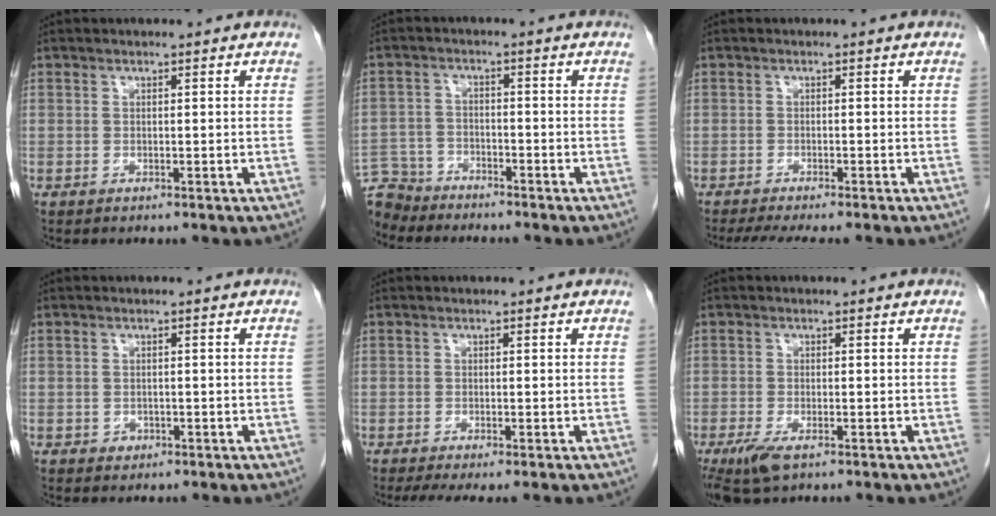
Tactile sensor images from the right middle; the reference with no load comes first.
{"total": 7.0, "force": [-6.6, 2.4, -0.2], "torque": [0.001, -0.002, -0.125]}
{"total": 6.4, "force": [-5.4, 0.6, 3.5], "torque": [-0.046, -0.011, -0.083]}
{"total": 0.8, "force": [-0.3, 0.7, 0.2], "torque": [-0.003, 0.002, -0.003]}
{"total": 3.8, "force": [-2.6, 0.5, 2.7], "torque": [-0.043, -0.013, -0.041]}
{"total": 4.5, "force": [-2.6, 1.4, 3.3], "torque": [-0.071, -0.011, -0.044]}